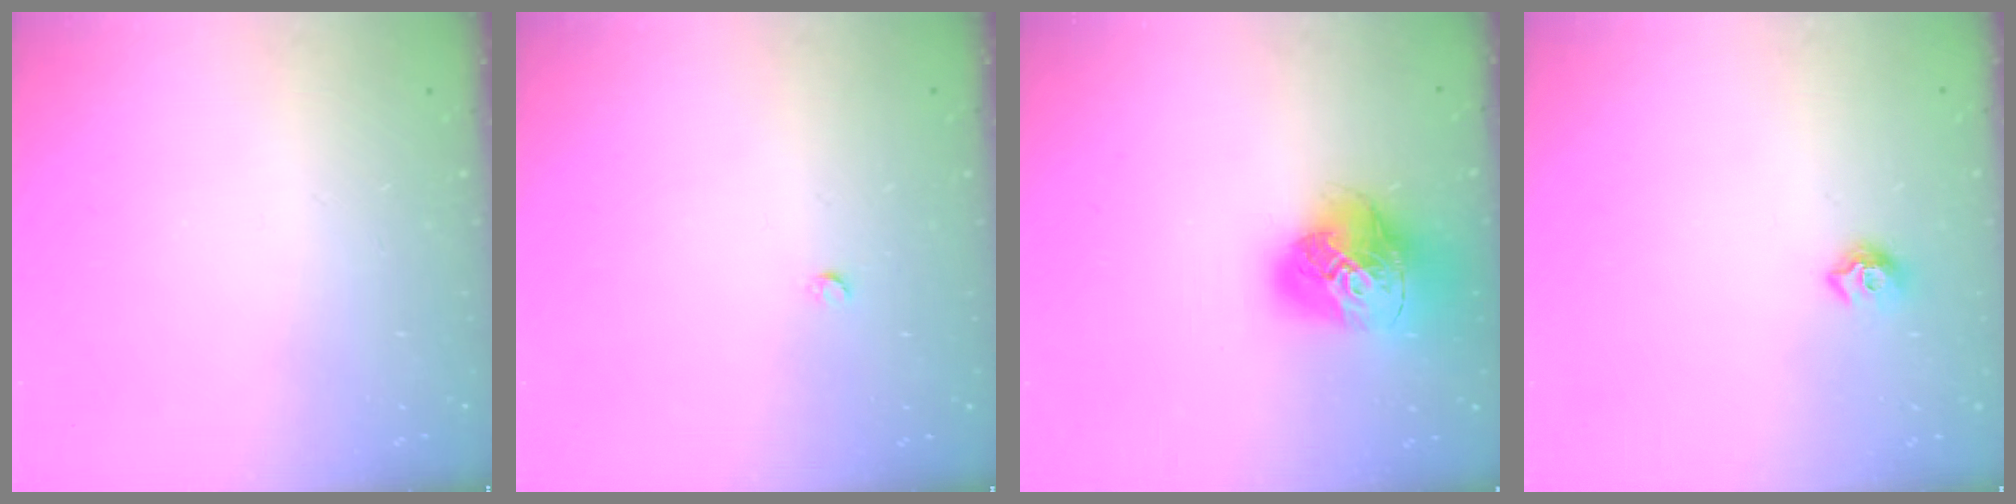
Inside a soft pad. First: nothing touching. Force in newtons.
{"total": 2.4, "press": 2.4, "slide": 0.3}
{"total": 17.5, "press": 17.4, "slide": 2.0}
{"total": 7.9, "press": 7.8, "slide": 0.7}